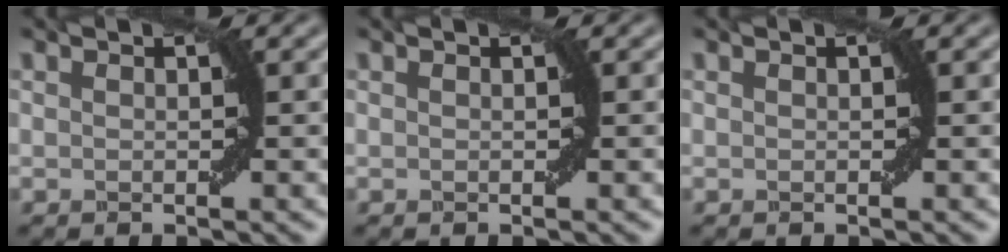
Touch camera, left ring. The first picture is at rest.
{"total": 0.0}
{"total": 0.0}